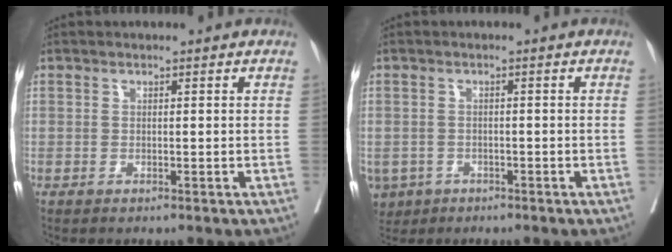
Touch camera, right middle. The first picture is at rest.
{"total": 5.1, "force": [-2.9, 4.0, 1.2], "torque": [-0.024, 0.002, -0.045]}